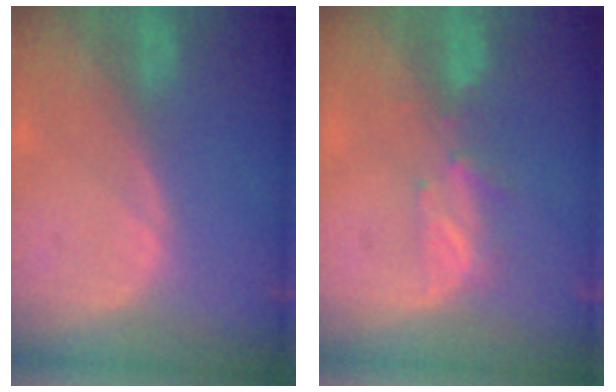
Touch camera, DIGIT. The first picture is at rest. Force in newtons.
{"total": 2.7, "press": 2.6, "slide": 0.8}